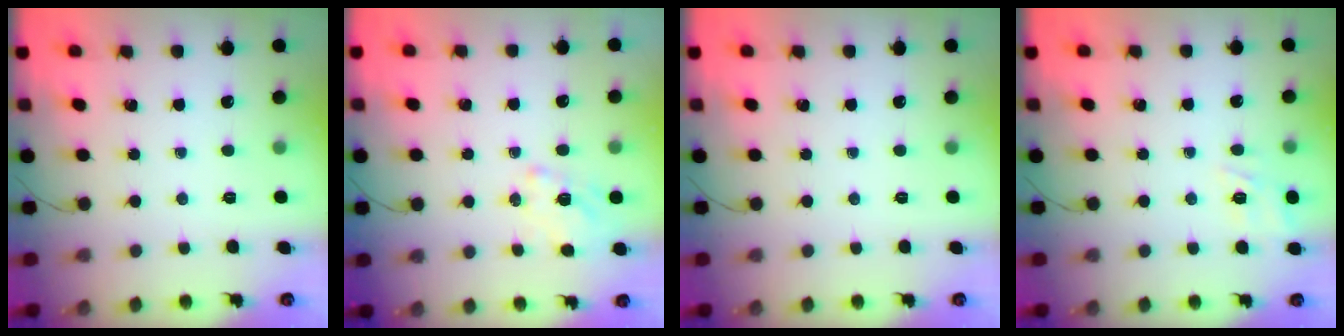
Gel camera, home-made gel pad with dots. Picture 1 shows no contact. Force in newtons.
{"total": 1.2, "press": 0.2, "slide": 1.2}
{"total": 0.0}
{"total": 4.4, "press": 4.2, "slide": 1.3}